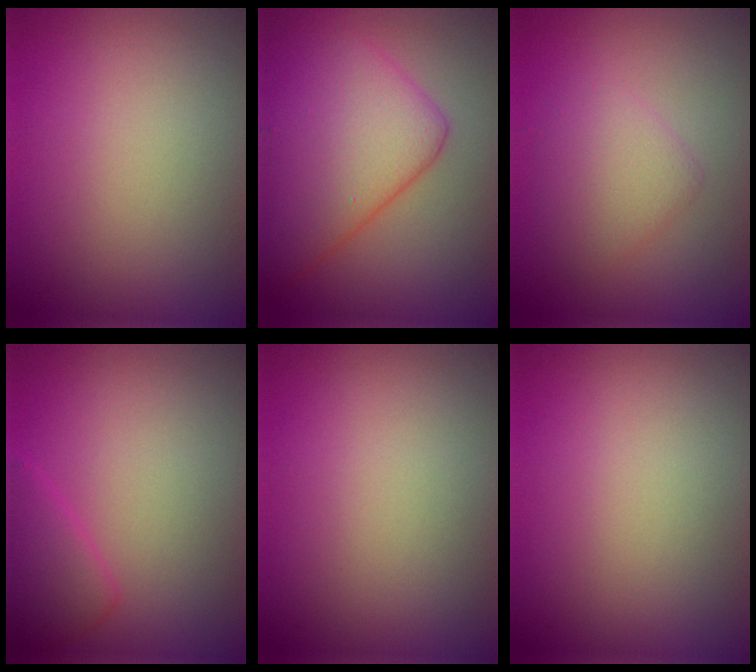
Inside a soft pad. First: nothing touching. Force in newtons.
{"total": 9.5, "press": 9.5, "slide": 0.2}
{"total": 2.9, "press": 2.9, "slide": 0.0}
{"total": 2.8, "press": 2.8, "slide": 0.2}
{"total": 0.0}
{"total": 0.0}